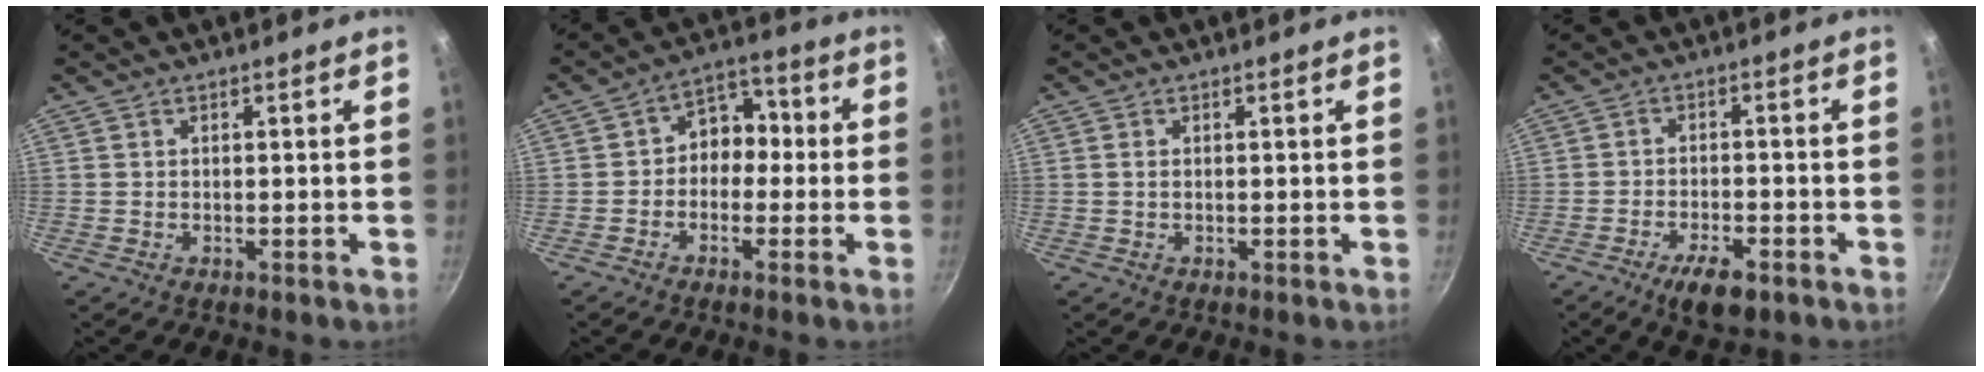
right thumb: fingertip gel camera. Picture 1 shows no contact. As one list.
[{"total": 7.1, "force": [-0.9, 5.7, 4.2], "torque": [-0.008, 0.032, -0.032]}, {"total": 0.8, "force": [0.1, 0.5, 0.6], "torque": [-0.012, 0.000, 0.000]}, {"total": 7.7, "force": [-4.5, 3.2, 5.4], "torque": [-0.081, 0.022, -0.066]}]